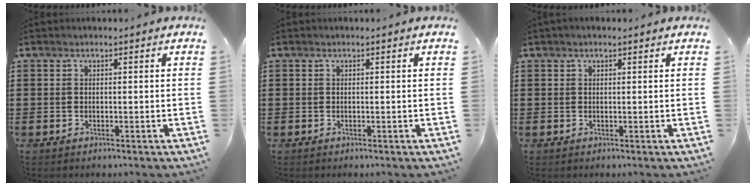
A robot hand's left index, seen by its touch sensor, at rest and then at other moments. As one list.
[{"total": 0.0}, {"total": 0.6, "force": [0.3, 0.2, 0.5], "torque": [-0.009, 0.003, 0.006]}]